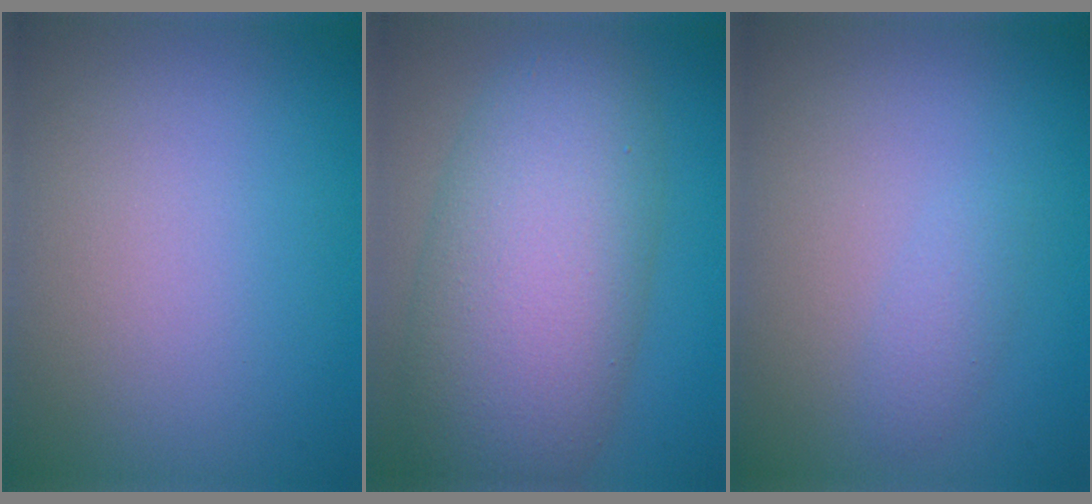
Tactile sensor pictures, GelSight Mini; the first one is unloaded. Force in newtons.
{"total": 10.7, "press": 10.7, "slide": 0.5}
{"total": 1.2, "press": 1.2, "slide": 0.0}